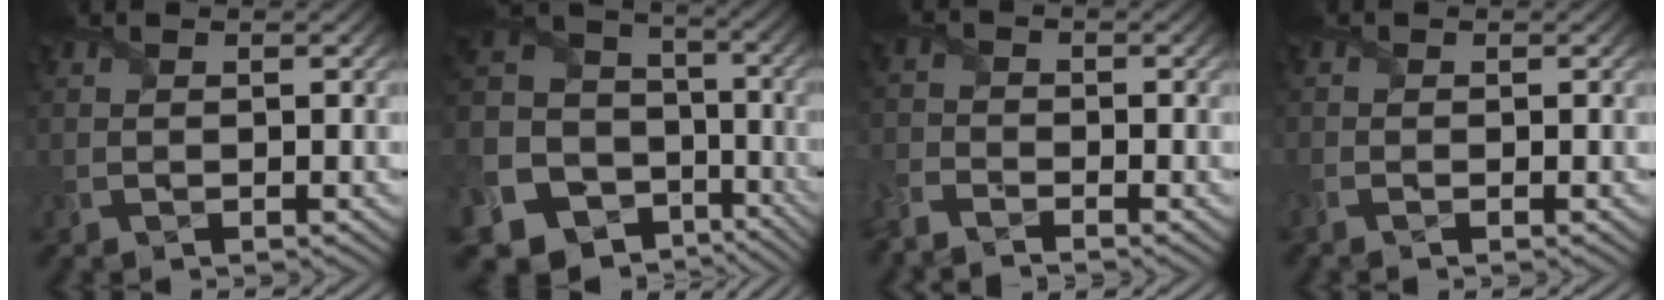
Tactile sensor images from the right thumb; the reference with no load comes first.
{"total": 19.3, "force": [-8.6, 15.8, 6.9], "torque": [-0.242, -0.051, -0.126]}
{"total": 3.8, "force": [-3.4, 1.0, 1.2], "torque": [-0.036, -0.008, -0.082]}
{"total": 1.3, "force": [-0.9, 0.5, 0.8], "torque": [-0.024, -0.006, -0.019]}